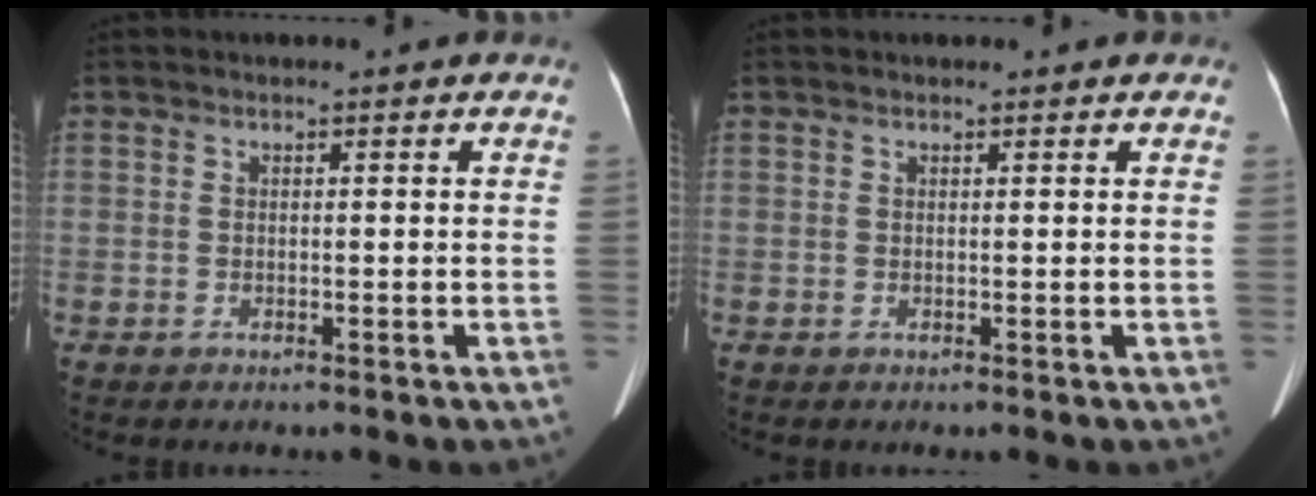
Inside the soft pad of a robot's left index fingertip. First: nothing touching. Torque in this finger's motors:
{"motor_torque": [-0.61, 0.75, -0.24, -0.05]}